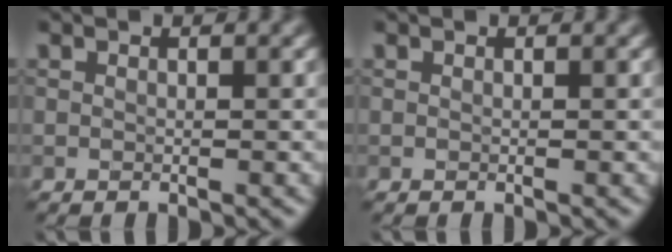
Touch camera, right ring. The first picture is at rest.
{"total": 0.0}